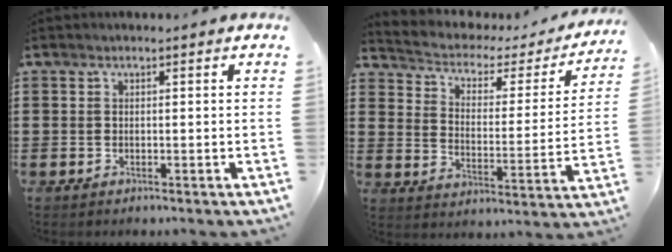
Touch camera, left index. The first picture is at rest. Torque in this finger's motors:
{"motor_torque": [1.39, -0.74, 0.00, -0.04]}